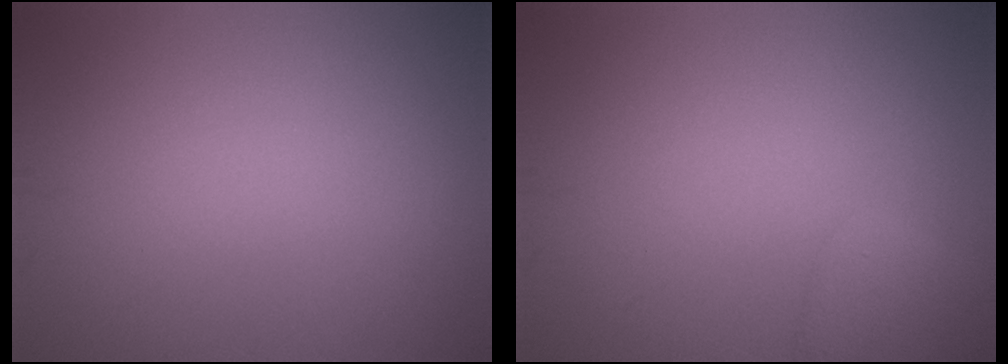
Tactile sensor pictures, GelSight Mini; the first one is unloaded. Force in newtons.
{"total": 2.4, "press": 2.4, "slide": 0.2}